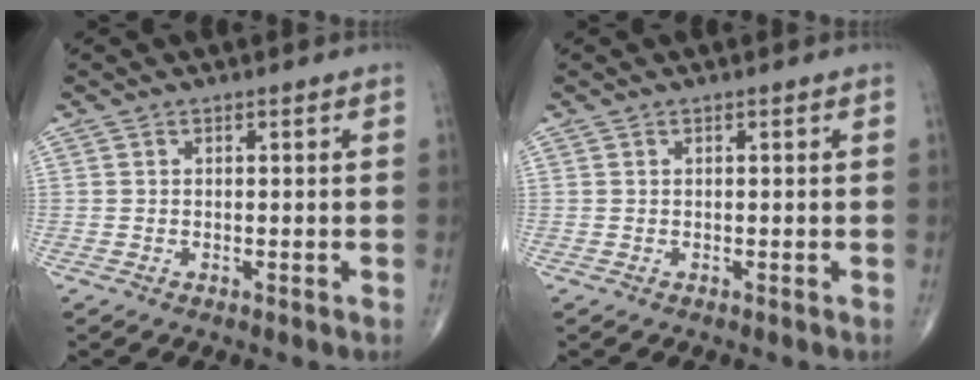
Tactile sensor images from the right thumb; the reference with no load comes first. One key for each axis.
{"total": 0.0}